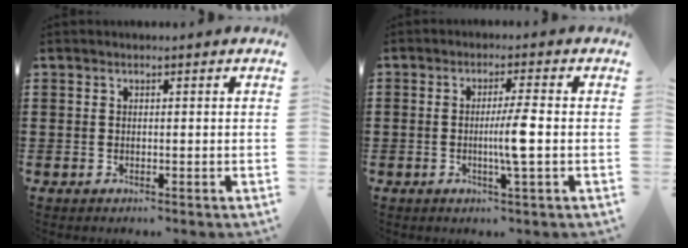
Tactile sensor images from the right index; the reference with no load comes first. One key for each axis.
{"total": 4.8, "fx": -0.6, "fy": -0.3, "fz": 4.7, "tx": -0.090, "ty": -0.008, "tz": -0.019}